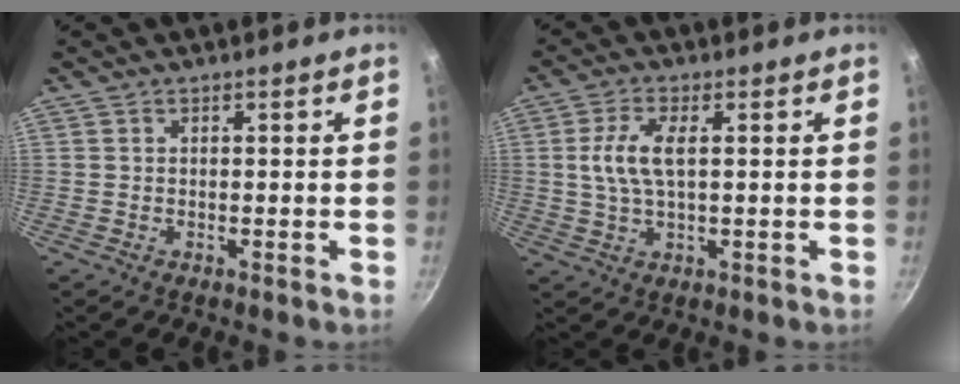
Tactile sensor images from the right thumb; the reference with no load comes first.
{"total": 6.9, "force": [1.1, 3.0, 6.2], "torque": [-0.139, 0.003, 0.022]}